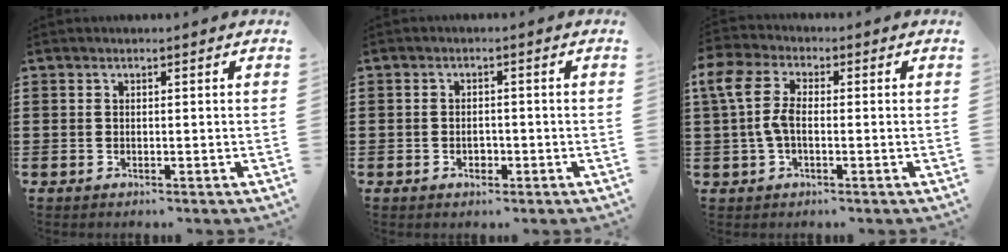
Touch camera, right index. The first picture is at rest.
{"total": 1.7, "force": [-0.6, 1.1, 1.2], "torque": [-0.025, 0.001, -0.013]}
{"total": 6.8, "force": [0.0, 3.9, 5.6], "torque": [-0.142, 0.002, -0.009]}